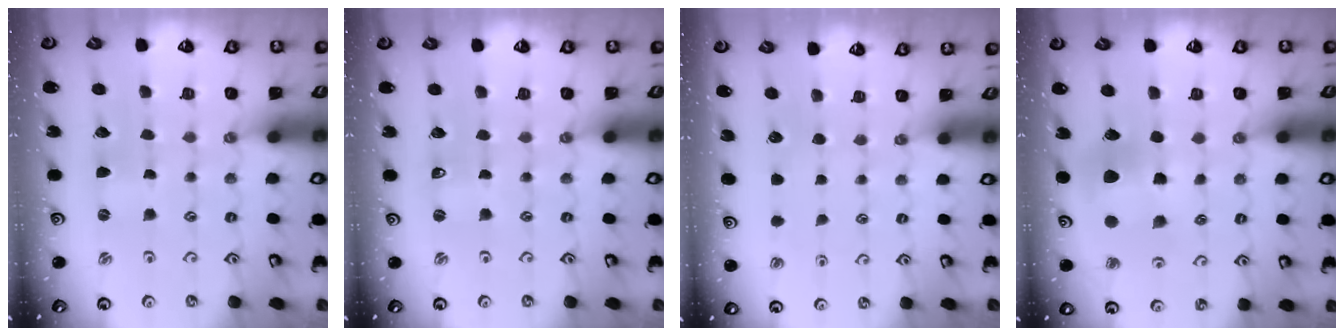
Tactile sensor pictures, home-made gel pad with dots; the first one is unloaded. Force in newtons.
{"total": 0.0}
{"total": 0.0}
{"total": 9.7, "press": 9.6, "slide": 1.4}